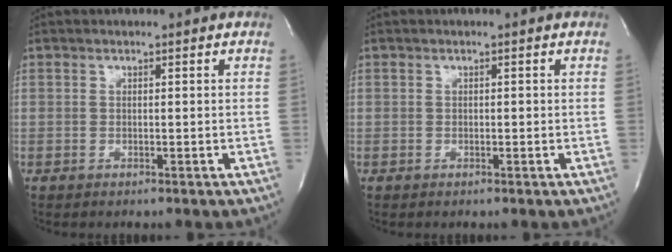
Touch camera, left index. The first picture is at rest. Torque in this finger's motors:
{"motor_torque": [-0.14, -0.19, -0.07, -0.01]}